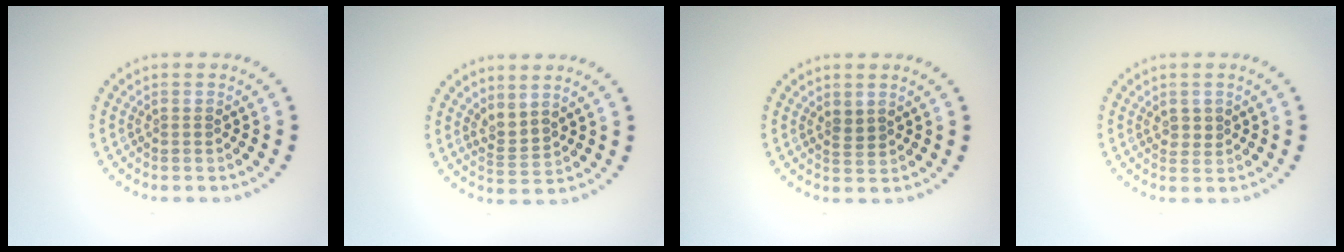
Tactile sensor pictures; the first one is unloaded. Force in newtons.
{"total": 2.1, "press": 1.4, "slide": 1.6}
{"total": 1.2, "press": 1.0, "slide": 0.6}
{"total": 1.3, "press": 1.2, "slide": 0.4}